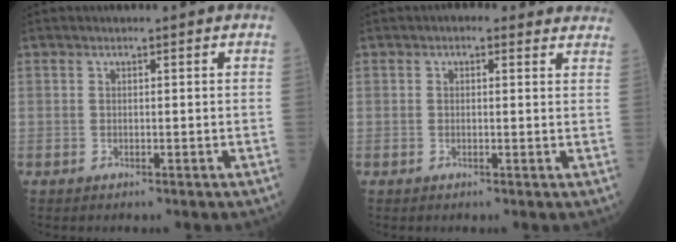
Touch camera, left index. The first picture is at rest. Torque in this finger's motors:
{"motor_torque": [0.65, -0.78, 0.05, 0.00]}